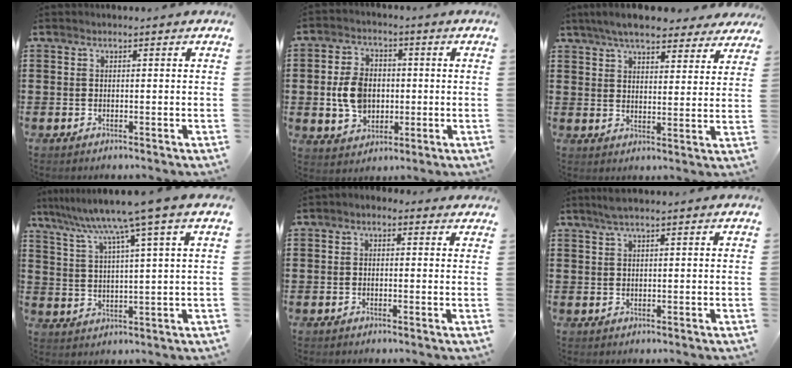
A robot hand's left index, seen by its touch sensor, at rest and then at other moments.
{"total": 7.5, "force": [-0.3, 5.5, 5.0], "torque": [-0.113, 0.006, -0.010]}
{"total": 6.9, "force": [6.3, 1.2, 2.7], "torque": [-0.066, -0.014, 0.115]}
{"total": 8.1, "force": [5.9, -0.9, 5.4], "torque": [-0.126, -0.033, 0.094]}
{"total": 1.1, "force": [-0.6, 0.7, 0.6], "torque": [-0.013, 0.004, -0.013]}
{"total": 1.9, "force": [1.2, 0.0, 1.5], "torque": [-0.031, 0.000, 0.022]}